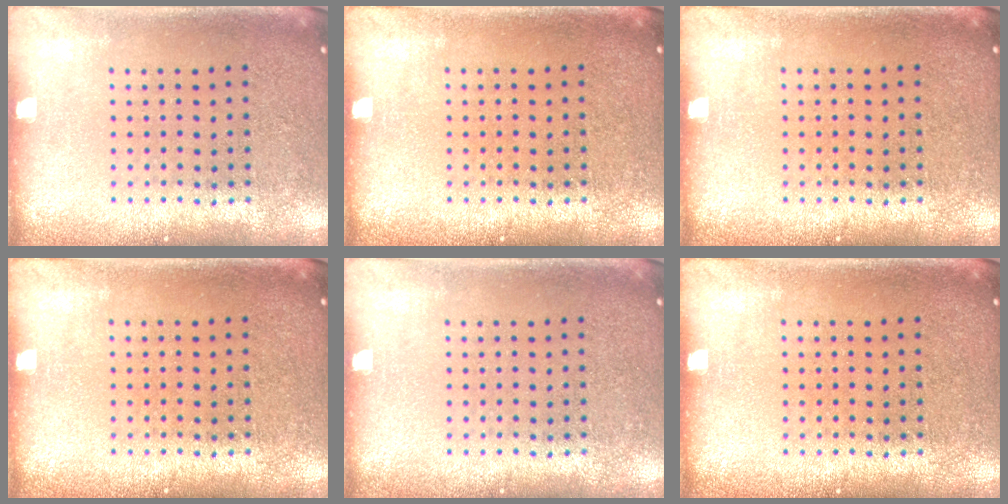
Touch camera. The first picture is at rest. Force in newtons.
{"total": 0.0}
{"total": 0.0}
{"total": 0.0}
{"total": 0.0}
{"total": 0.0}